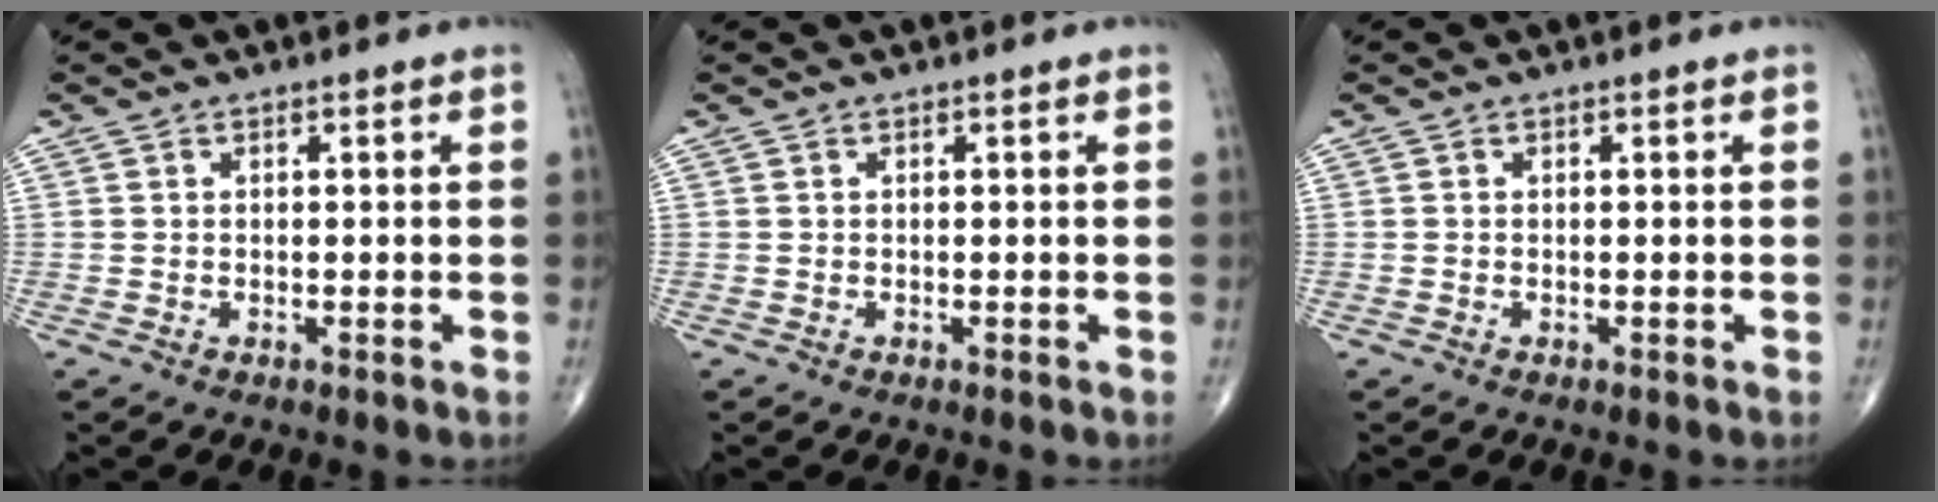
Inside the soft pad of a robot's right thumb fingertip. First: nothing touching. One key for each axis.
{"total": 0.0}
{"total": 0.0}